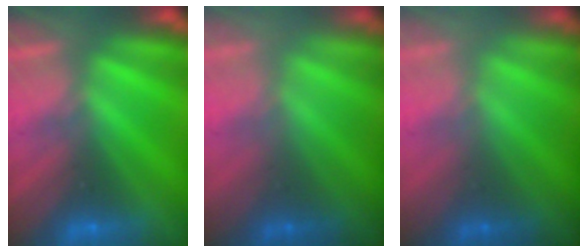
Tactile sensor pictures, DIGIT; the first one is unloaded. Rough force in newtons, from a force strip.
{"total": 2.3}
{"total": 2.3}